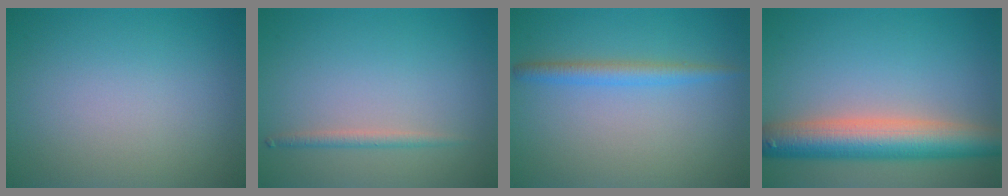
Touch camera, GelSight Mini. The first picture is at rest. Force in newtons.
{"total": 1.2, "press": 1.2, "slide": 0.0}
{"total": 2.1, "press": 2.1, "slide": 0.2}
{"total": 7.4, "press": 7.4, "slide": 0.4}